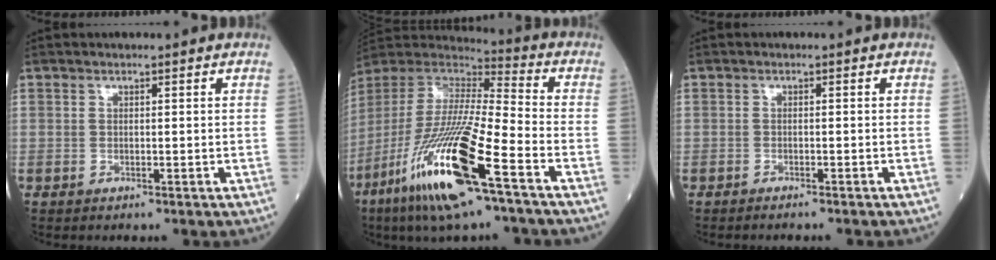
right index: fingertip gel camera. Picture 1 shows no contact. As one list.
[{"total": 21.8, "force": [-10.7, 1.7, 18.9], "torque": [-0.412, -0.059, -0.210]}, {"total": 3.0, "force": [-2.7, -0.1, 1.3], "torque": [-0.018, -0.002, -0.032]}]